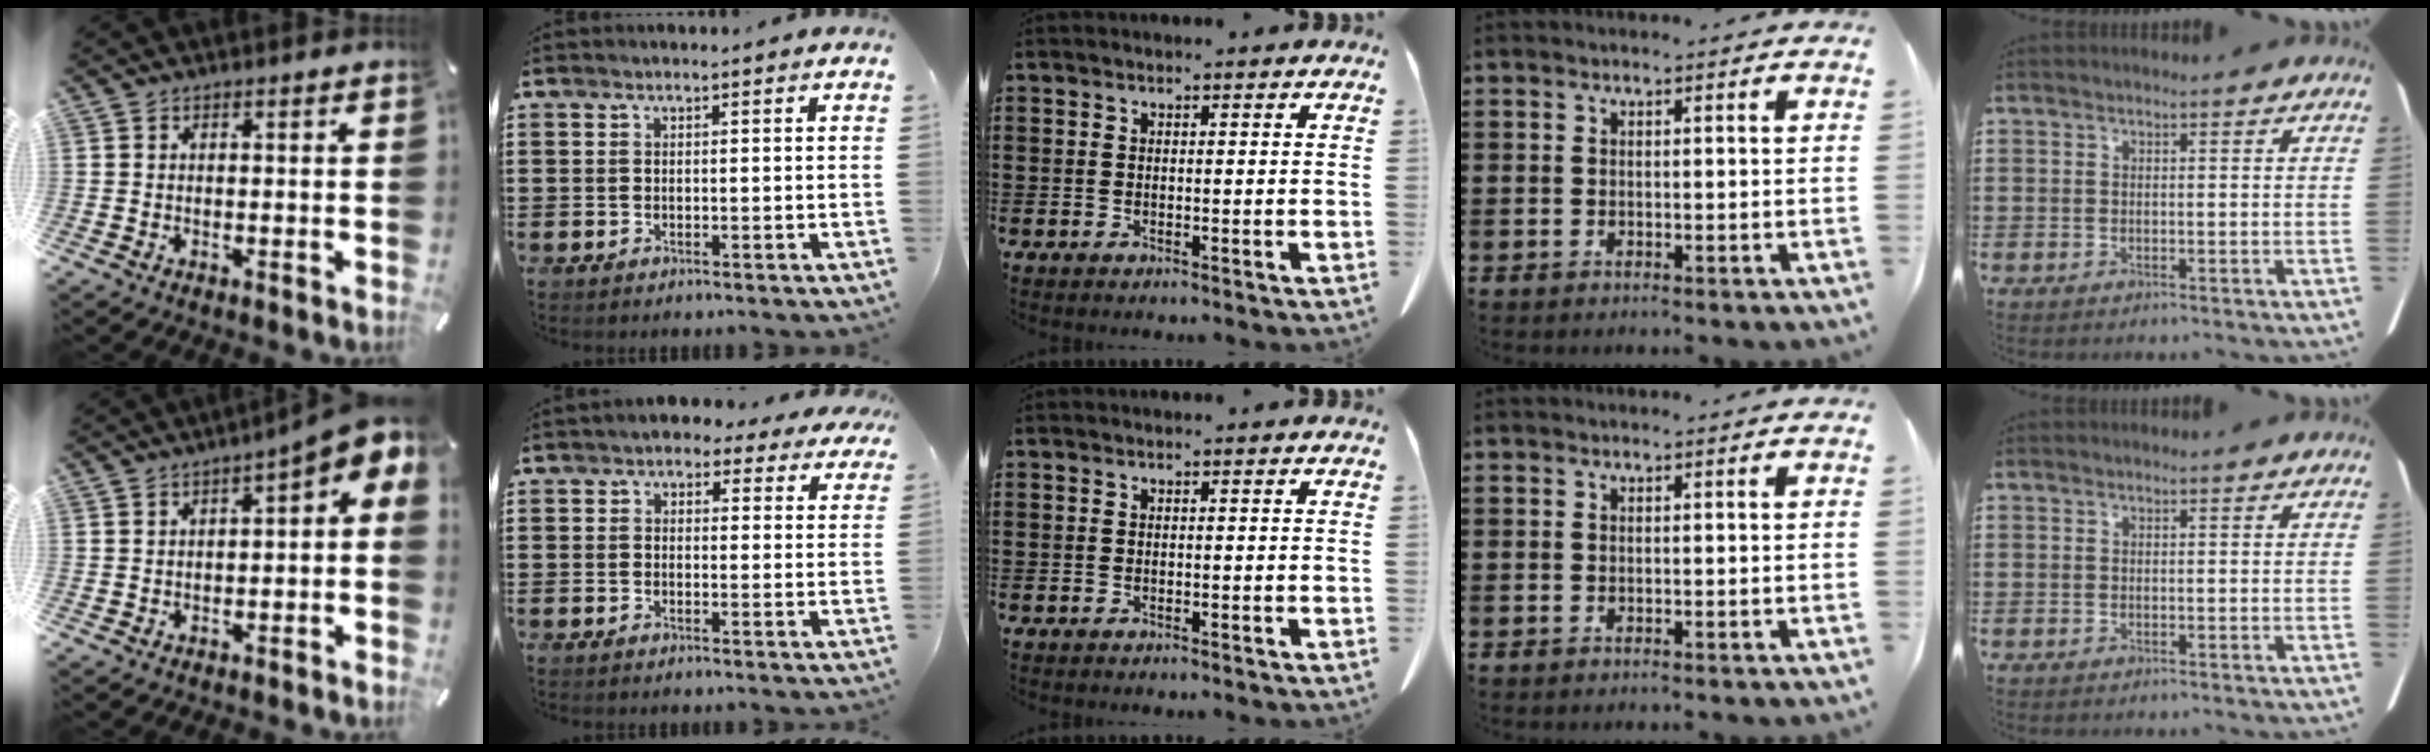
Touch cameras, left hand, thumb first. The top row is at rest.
{"thumb": {"total": 5.4, "force": [0.8, 2.0, 4.9], "torque": [-0.071, -0.017, 0.008]}, "index": {"total": 3.7, "force": [3.0, 1.5, 1.4], "torque": [-0.030, -0.002, 0.054]}}